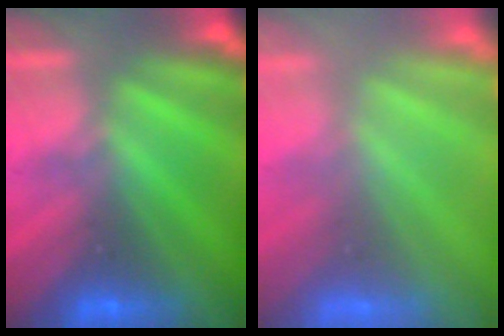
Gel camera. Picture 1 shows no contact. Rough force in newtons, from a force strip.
{"total": 7.7}